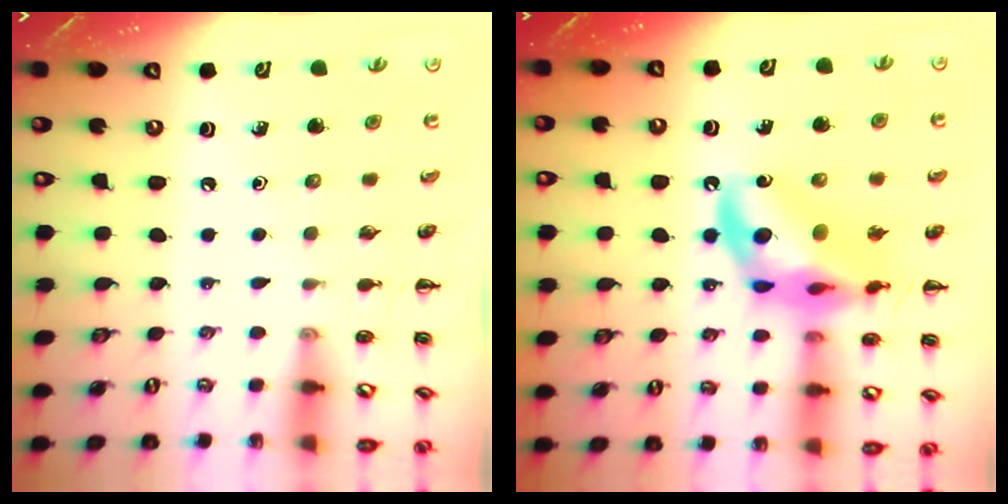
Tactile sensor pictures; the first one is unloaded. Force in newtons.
{"total": 16.1, "press": 15.6, "slide": 3.8}